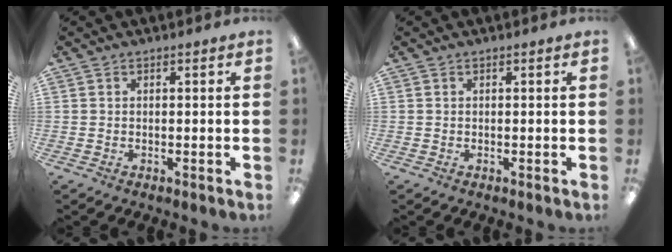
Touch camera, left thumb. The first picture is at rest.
{"total": 0.0}